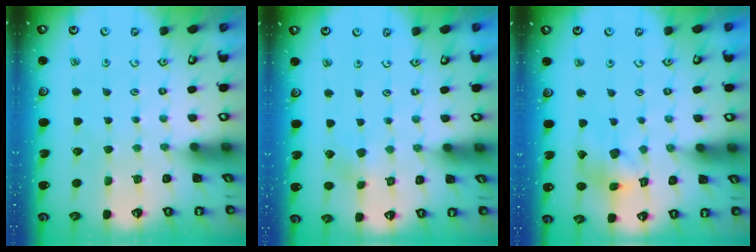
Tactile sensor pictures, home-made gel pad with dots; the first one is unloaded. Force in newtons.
{"total": 2.5, "press": 2.5, "slide": 0.2}
{"total": 10.8, "press": 10.7, "slide": 1.4}